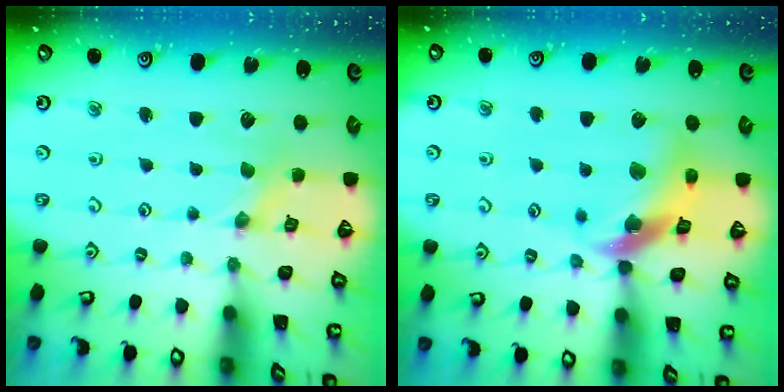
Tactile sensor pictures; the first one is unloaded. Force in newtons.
{"total": 13.9, "press": 13.8, "slide": 1.8}